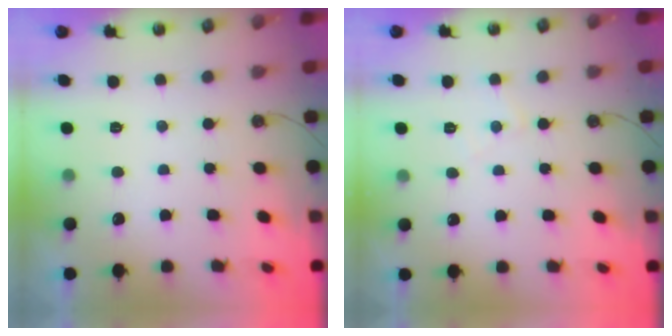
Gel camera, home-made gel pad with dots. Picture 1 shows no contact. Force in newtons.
{"total": 5.4, "press": 5.4, "slide": 0.7}